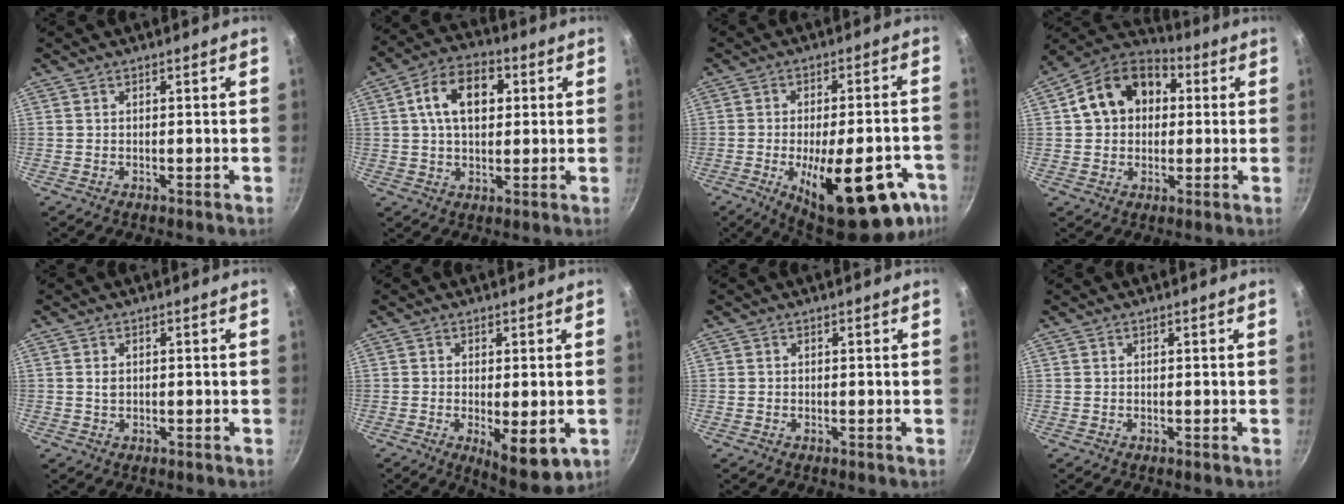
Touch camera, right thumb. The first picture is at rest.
{"total": 11.9, "force": [2.8, 7.4, 8.9], "torque": [-0.135, 0.014, 0.040]}
{"total": 22.7, "force": [-9.7, 8.6, 18.6], "torque": [-0.218, 0.023, -0.119]}
{"total": 14.2, "force": [2.4, 10.8, 8.9], "torque": [-0.119, 0.021, 0.028]}
{"total": 1.1, "force": [0.1, 0.9, 0.5], "torque": [-0.006, 0.001, 0.003]}
{"total": 8.9, "force": [-2.5, 3.3, 7.9], "torque": [-0.111, -0.019, -0.029]}
{"total": 0.0}
{"total": 0.0}